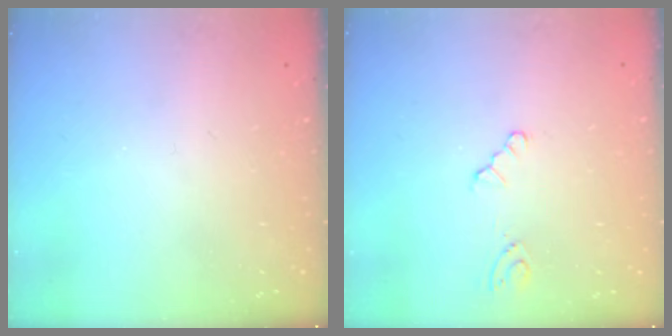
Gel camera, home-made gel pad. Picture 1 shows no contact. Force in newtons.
{"total": 2.1, "press": 2.1, "slide": 0.3}